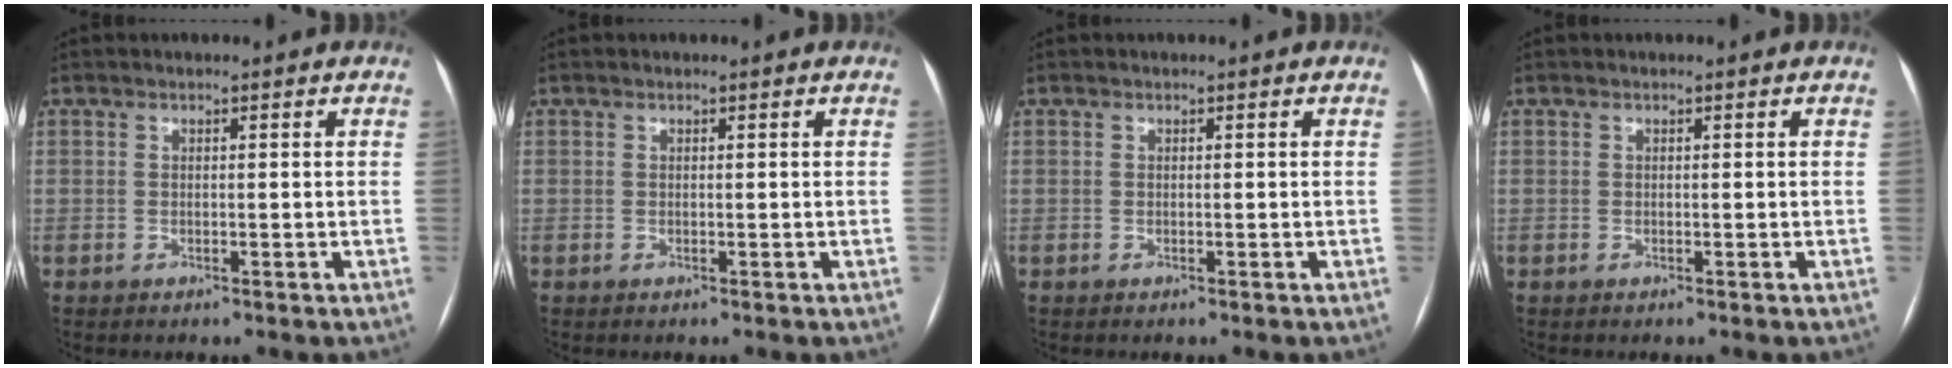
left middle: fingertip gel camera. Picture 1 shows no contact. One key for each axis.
{"total": 0.0}
{"total": 0.0}
{"total": 0.0}